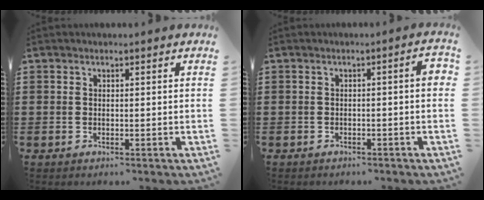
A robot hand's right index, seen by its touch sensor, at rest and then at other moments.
{"total": 2.0, "force": [-0.9, 0.1, 1.8], "torque": [-0.029, 0.001, -0.018]}